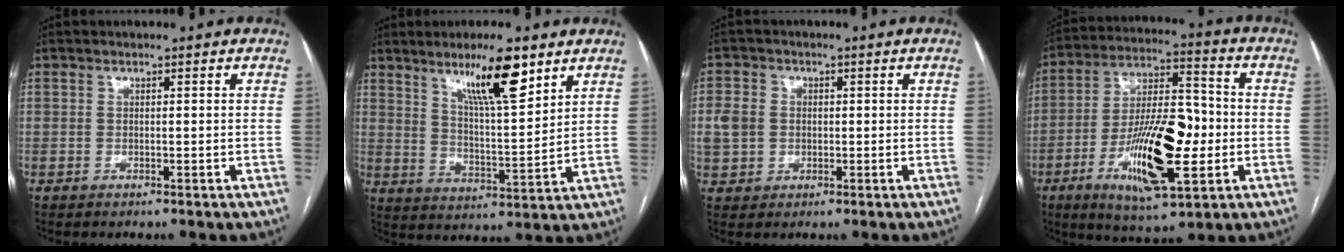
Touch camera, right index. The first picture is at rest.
{"total": 11.2, "force": [7.2, 1.4, 8.5], "torque": [-0.146, -0.005, 0.124]}
{"total": 5.0, "force": [0.1, 4.4, 2.3], "torque": [-0.060, 0.014, 0.009]}
{"total": 17.5, "force": [-4.5, 5.0, 16.1], "torque": [-0.294, 0.004, -0.072]}